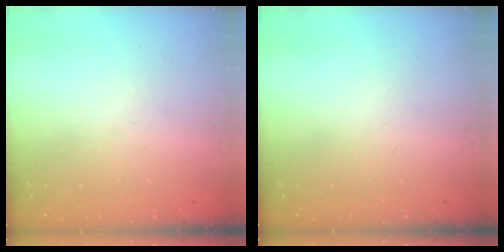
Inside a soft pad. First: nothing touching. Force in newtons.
{"total": 0.0}